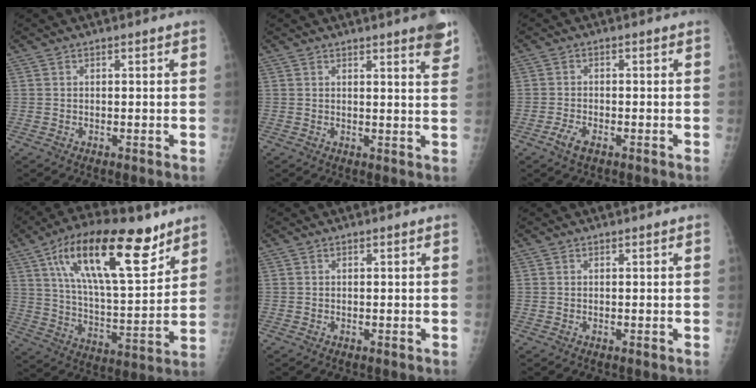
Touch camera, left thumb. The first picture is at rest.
{"total": 5.4, "force": [3.7, 0.6, 3.9], "torque": [-0.037, -0.017, 0.037]}
{"total": 3.0, "force": [-1.8, 1.2, 2.1], "torque": [-0.047, 0.008, -0.034]}
{"total": 23.6, "force": [12.7, 8.7, 17.8], "torque": [-0.273, -0.039, 0.218]}
{"total": 0.0}
{"total": 0.0}